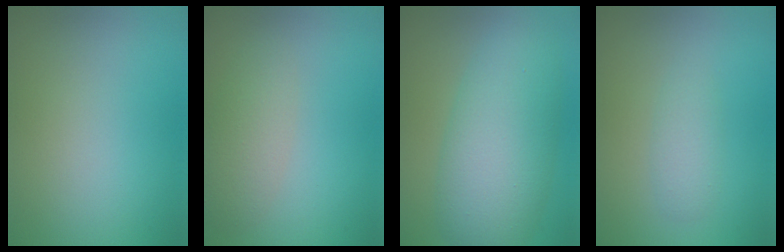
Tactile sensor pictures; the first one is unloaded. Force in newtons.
{"total": 2.7, "press": 2.7, "slide": 0.1}
{"total": 8.7, "press": 8.7, "slide": 0.5}
{"total": 1.7, "press": 1.7, "slide": 0.1}